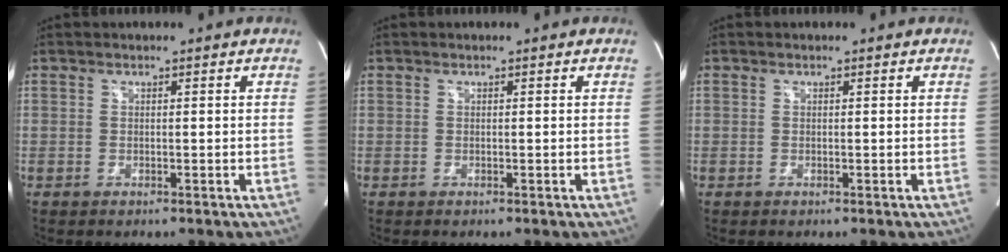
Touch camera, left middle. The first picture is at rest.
{"total": 0.0}
{"total": 0.0}